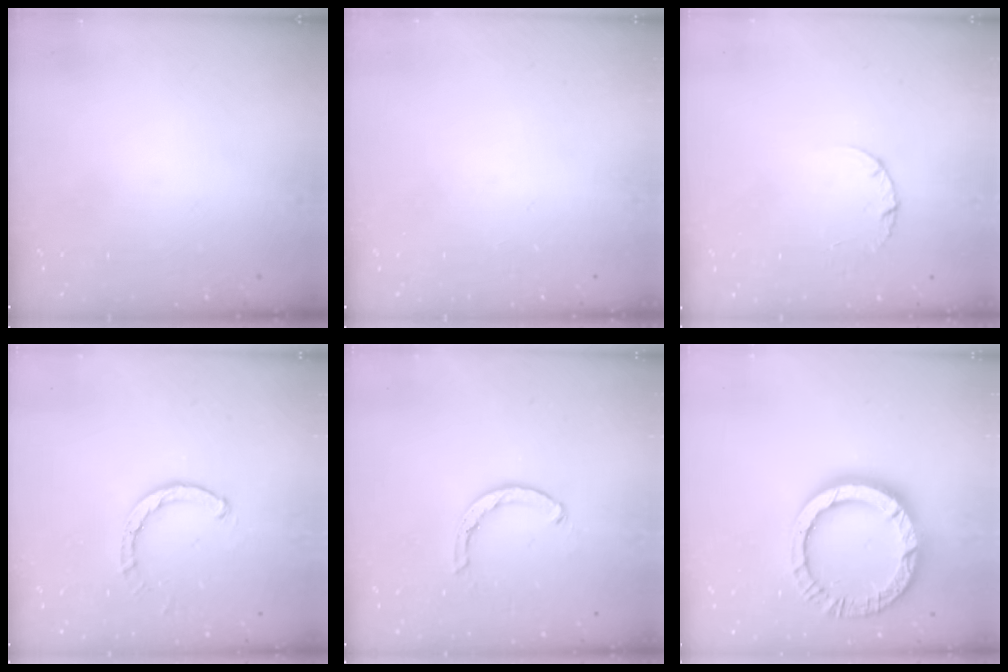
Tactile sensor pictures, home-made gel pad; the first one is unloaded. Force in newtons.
{"total": 0.0}
{"total": 2.6, "press": 2.6, "slide": 0.3}
{"total": 2.6, "press": 2.6, "slide": 0.3}
{"total": 3.7, "press": 3.6, "slide": 0.6}
{"total": 16.2, "press": 16.1, "slide": 1.6}